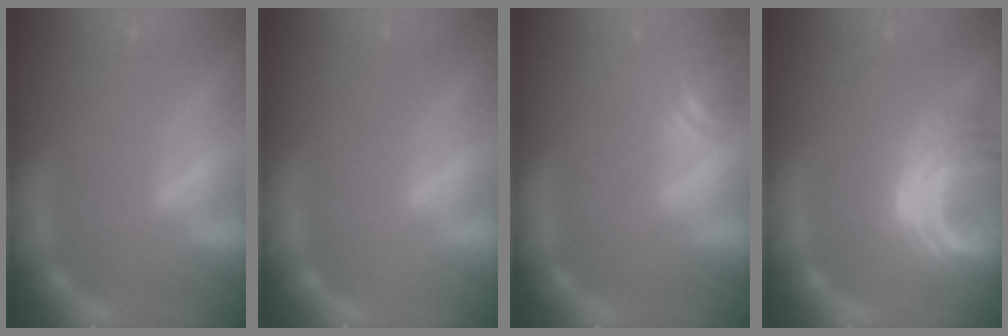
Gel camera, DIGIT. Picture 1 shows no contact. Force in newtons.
{"total": 0.0}
{"total": 3.0}
{"total": 8.5}